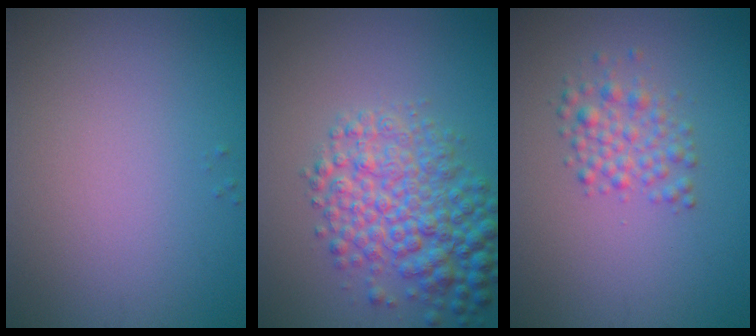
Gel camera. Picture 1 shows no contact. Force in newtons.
{"total": 6.3, "press": 6.3, "slide": 0.1}
{"total": 2.4, "press": 2.4, "slide": 0.1}